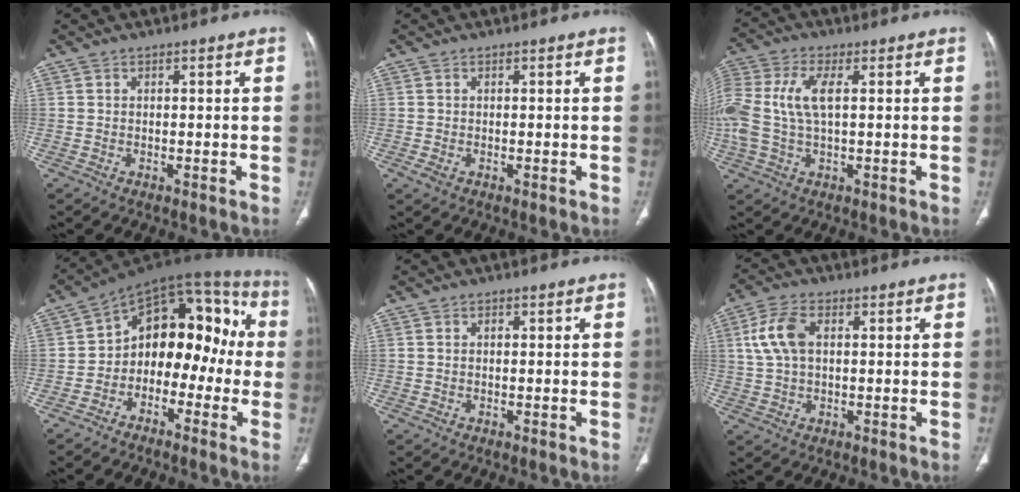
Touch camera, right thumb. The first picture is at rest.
{"total": 1.3, "force": [-0.5, 0.8, 1.0], "torque": [-0.020, -0.003, -0.007]}
{"total": 12.8, "force": [1.6, 6.3, 11.0], "torque": [-0.284, 0.018, 0.032]}
{"total": 16.4, "force": [-2.2, 10.9, 12.1], "torque": [-0.112, 0.070, -0.047]}
{"total": 0.6, "force": [0.0, 0.3, 0.5], "torque": [-0.010, 0.000, 0.000]}
{"total": 7.5, "force": [1.5, 4.3, 5.9], "torque": [-0.131, 0.013, 0.031]}